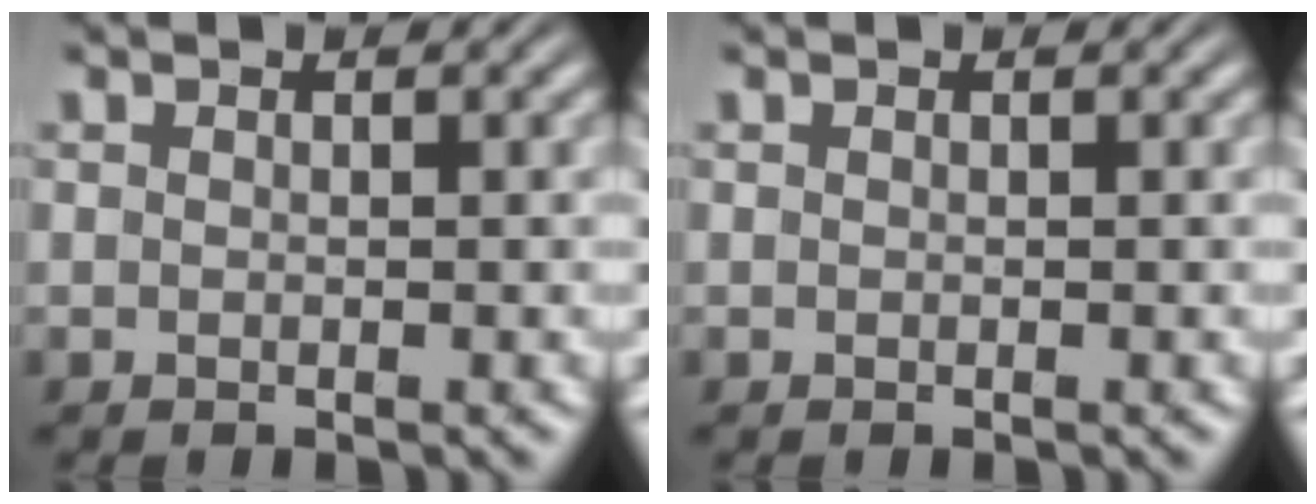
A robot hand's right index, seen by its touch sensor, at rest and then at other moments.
{"total": 0.0}